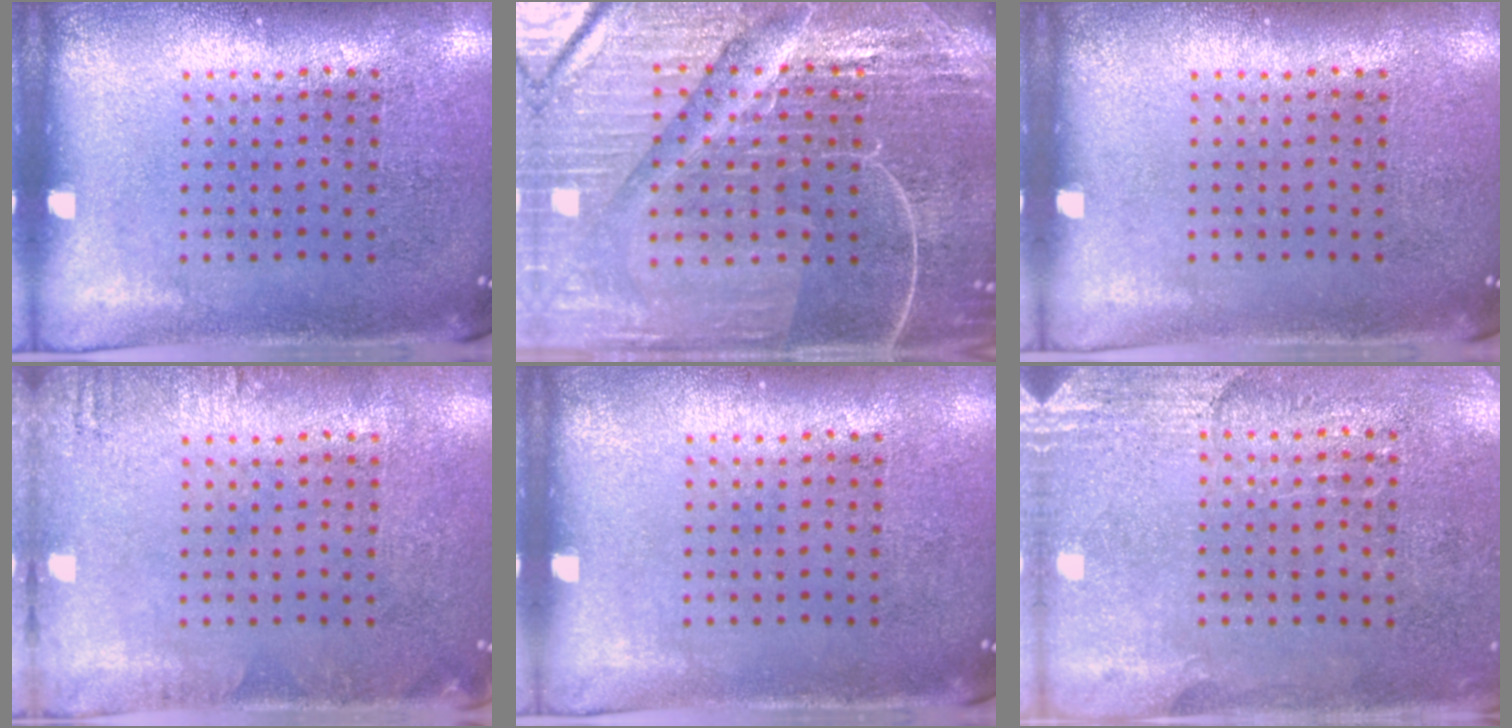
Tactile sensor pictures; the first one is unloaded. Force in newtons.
{"total": 6.6, "press": 5.9, "slide": 3.0}
{"total": 0.0}
{"total": 1.1, "press": 1.1, "slide": 0.2}
{"total": 0.0}
{"total": 2.6, "press": 2.3, "slide": 1.2}